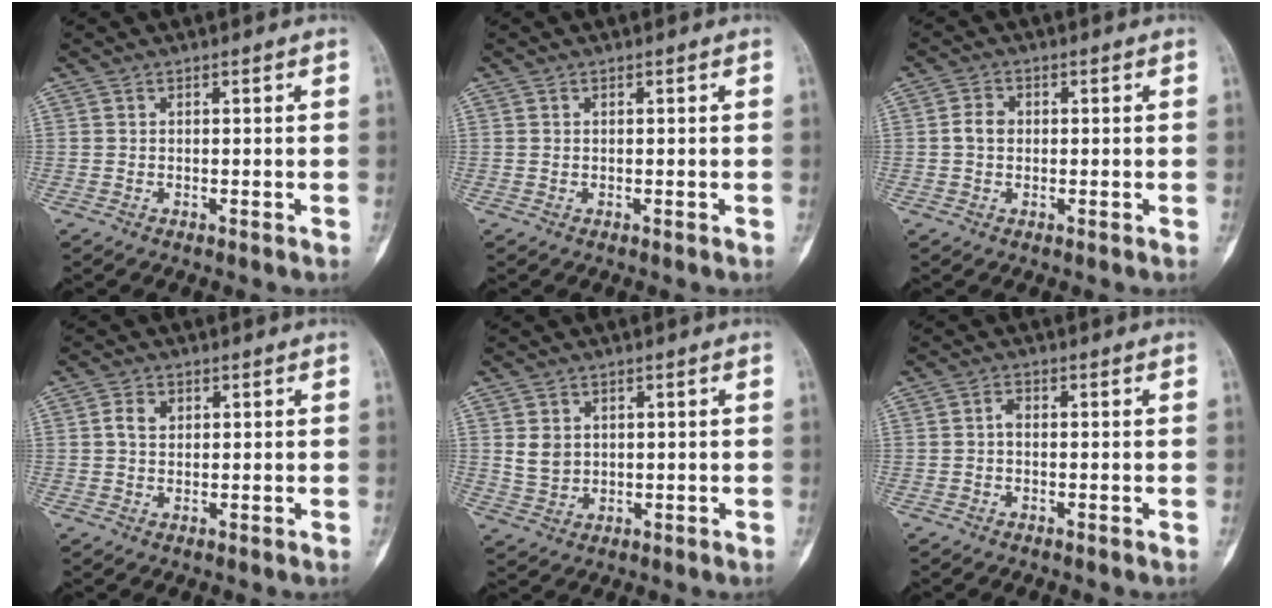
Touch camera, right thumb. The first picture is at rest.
{"total": 0.0}
{"total": 3.0, "force": [0.0, 2.4, 1.8], "torque": [-0.030, 0.008, -0.004]}
{"total": 2.7, "force": [0.7, 2.0, 1.7], "torque": [-0.025, 0.004, 0.011]}
{"total": 4.0, "force": [1.0, 3.3, 2.1], "torque": [-0.023, -0.007, 0.026]}
{"total": 1.5, "force": [-0.2, 1.0, 1.2], "torque": [-0.016, 0.005, -0.009]}